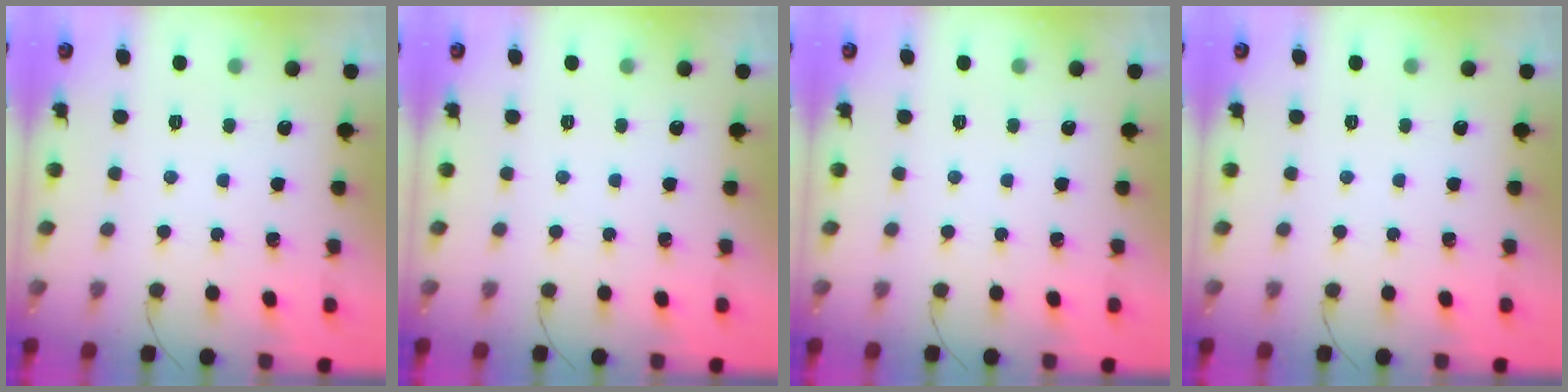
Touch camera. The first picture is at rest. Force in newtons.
{"total": 0.0}
{"total": 0.0}
{"total": 0.0}